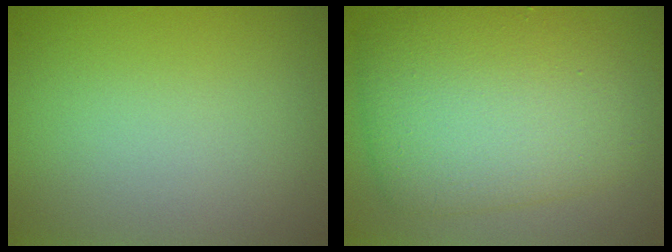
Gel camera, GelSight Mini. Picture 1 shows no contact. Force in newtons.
{"total": 7.2, "press": 7.2, "slide": 0.1}